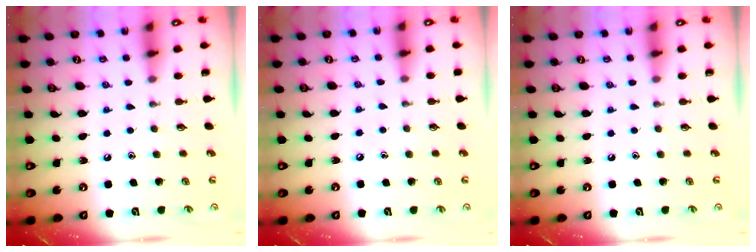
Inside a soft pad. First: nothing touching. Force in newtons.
{"total": 2.6, "press": 2.6, "slide": 0.4}
{"total": 0.0}